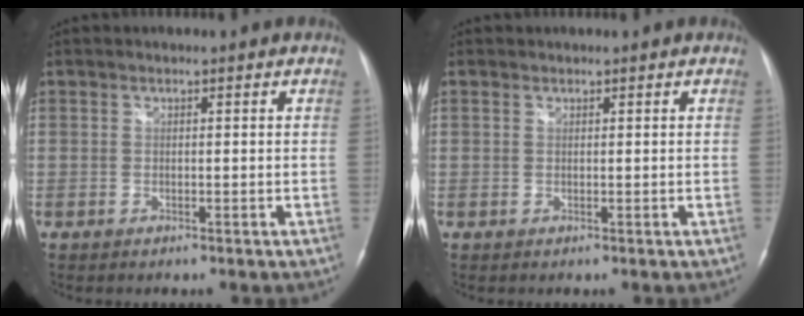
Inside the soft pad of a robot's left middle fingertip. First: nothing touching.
{"total": 0.7, "force": [0.6, 0.4, 0.1], "torque": [-0.004, 0.011, 0.011]}